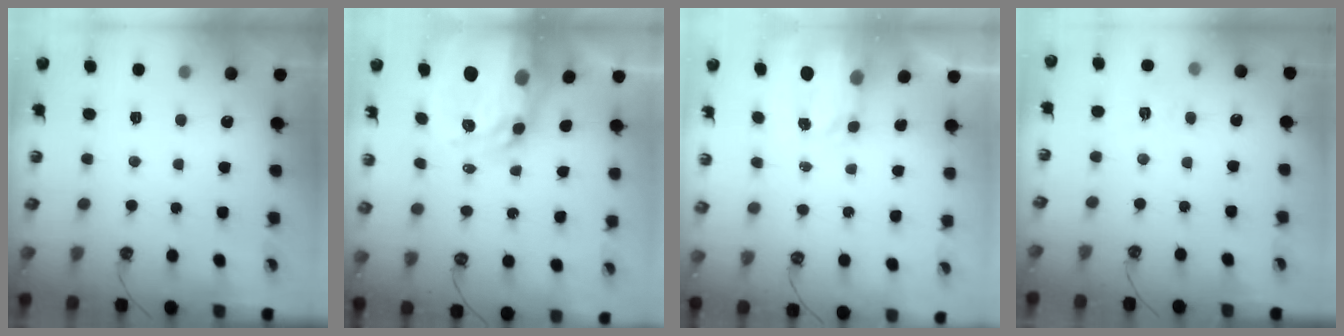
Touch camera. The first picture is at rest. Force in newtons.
{"total": 14.4, "press": 14.3, "slide": 1.2}
{"total": 3.9, "press": 3.8, "slide": 0.5}
{"total": 6.3, "press": 6.3, "slide": 0.8}